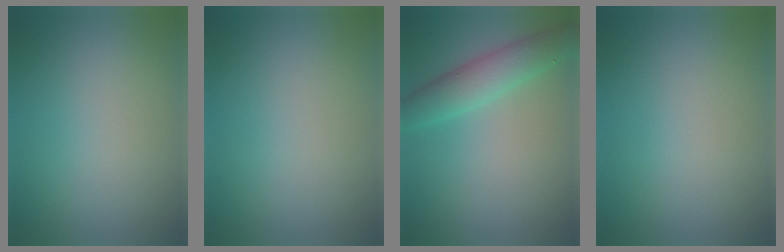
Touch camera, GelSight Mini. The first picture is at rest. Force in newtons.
{"total": 0.0}
{"total": 4.0, "press": 4.0, "slide": 0.4}
{"total": 0.0}